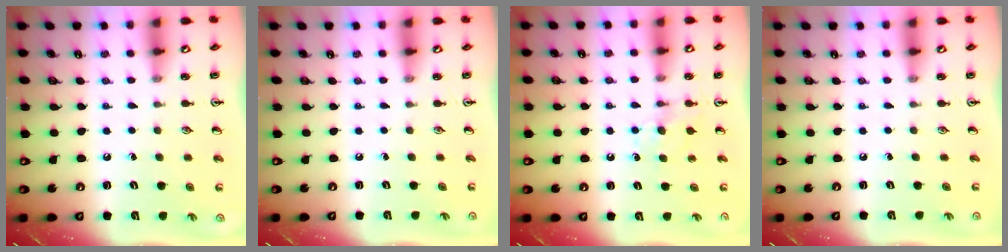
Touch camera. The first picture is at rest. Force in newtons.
{"total": 0.0}
{"total": 5.1, "press": 5.1, "slide": 0.6}
{"total": 0.0}